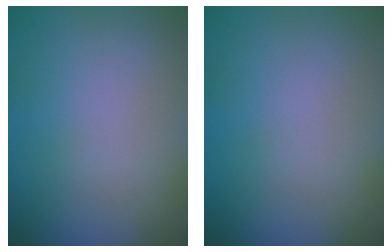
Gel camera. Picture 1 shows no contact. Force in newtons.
{"total": 0.0}